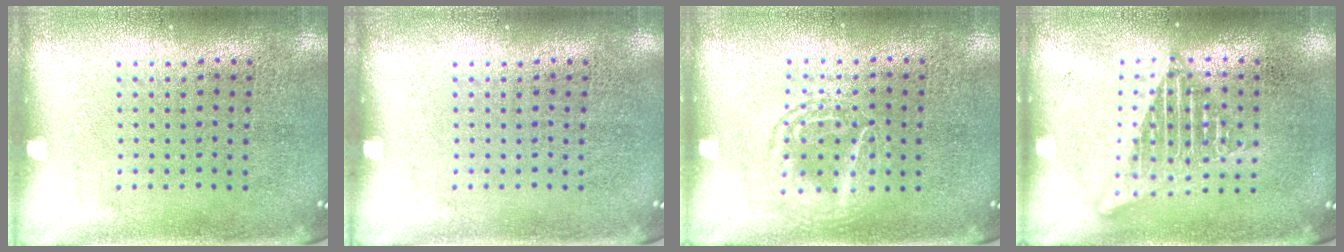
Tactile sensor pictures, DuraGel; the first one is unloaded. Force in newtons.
{"total": 0.0}
{"total": 1.2, "press": 1.2, "slide": 0.1}
{"total": 2.0, "press": 2.0, "slide": 0.2}